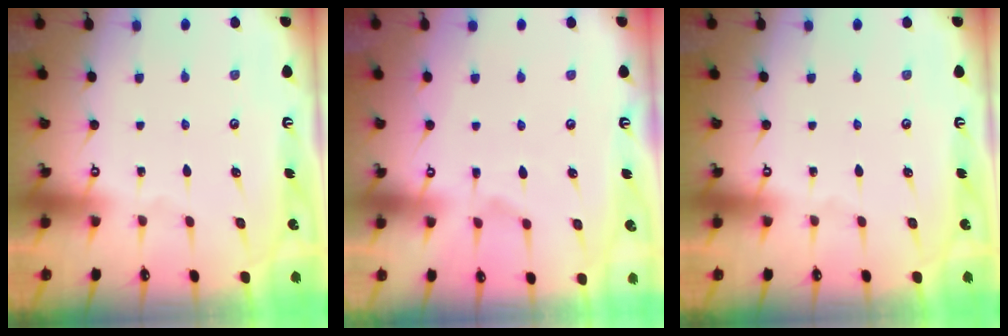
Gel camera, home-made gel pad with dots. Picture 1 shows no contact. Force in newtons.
{"total": 6.3, "press": 6.1, "slide": 1.4}
{"total": 0.0}